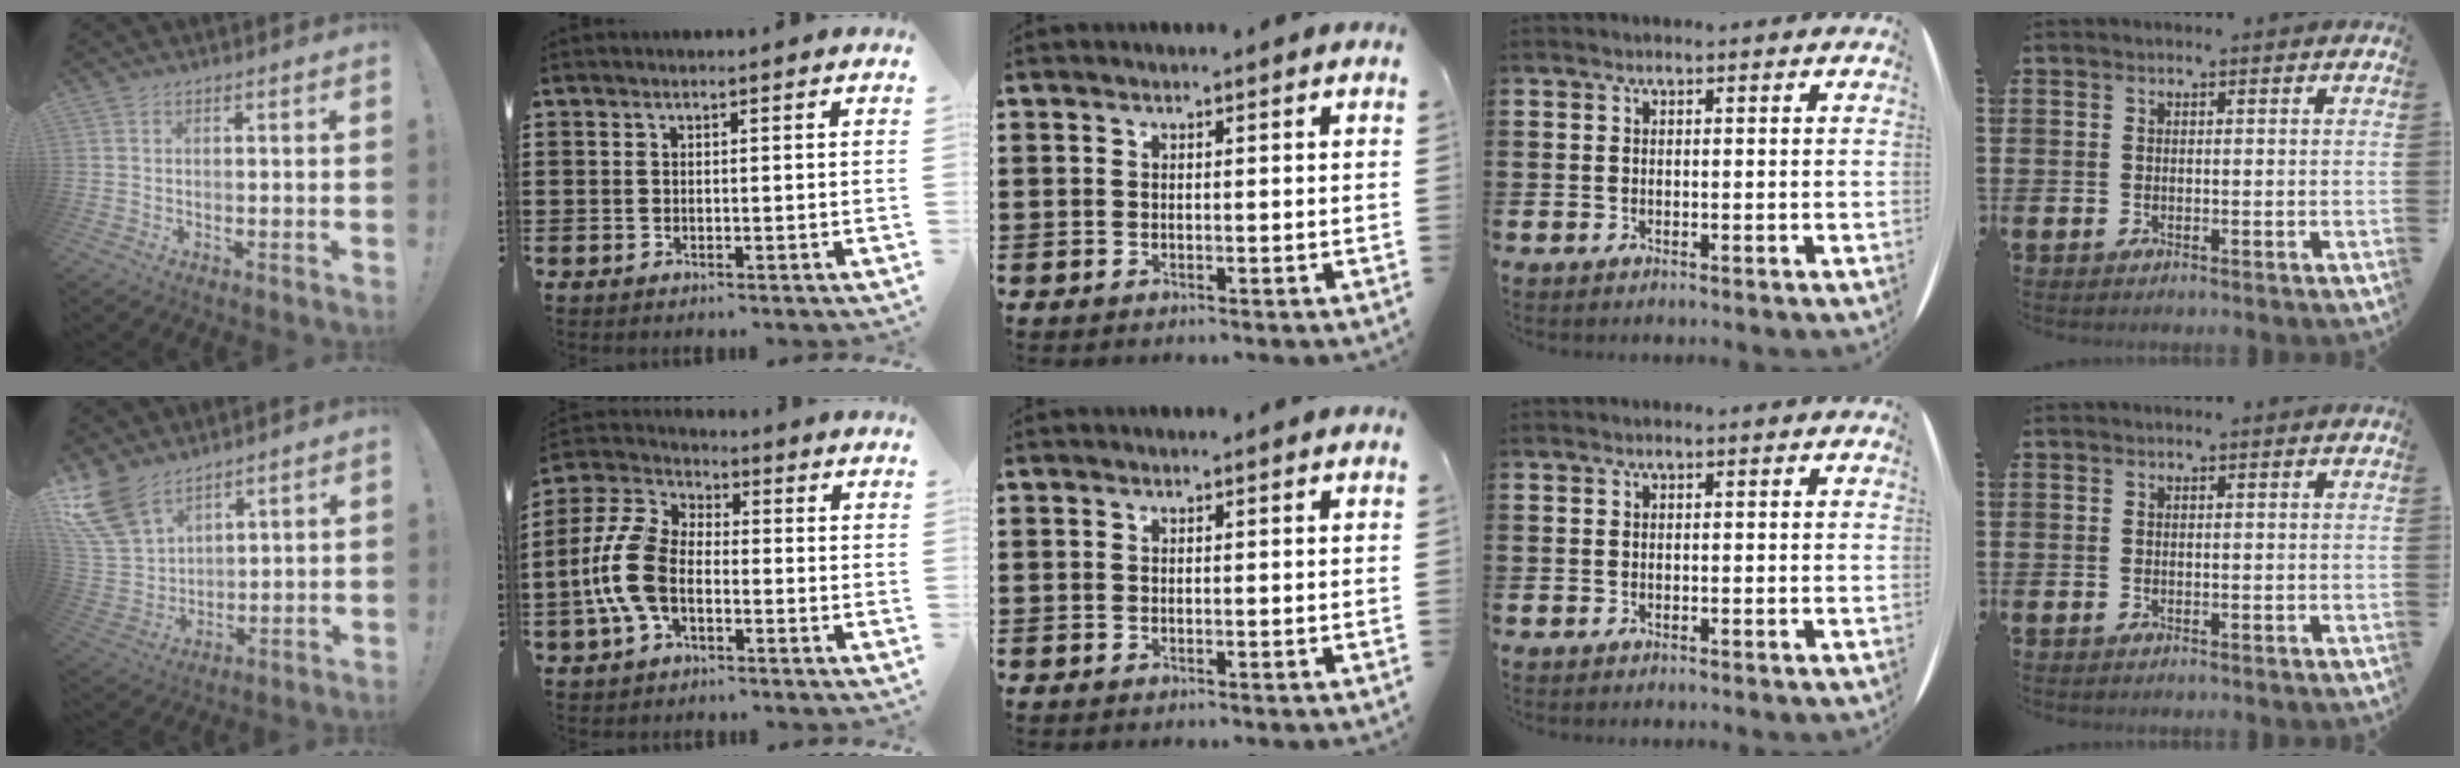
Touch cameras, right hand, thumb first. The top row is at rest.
{"thumb": {"total": 13.6, "force": [9.7, 7.6, 5.8], "torque": [-0.140, -0.062, 0.188]}, "index": {"total": 9.7, "force": [-2.2, 5.7, 7.6], "torque": [-0.205, -0.005, -0.050]}}